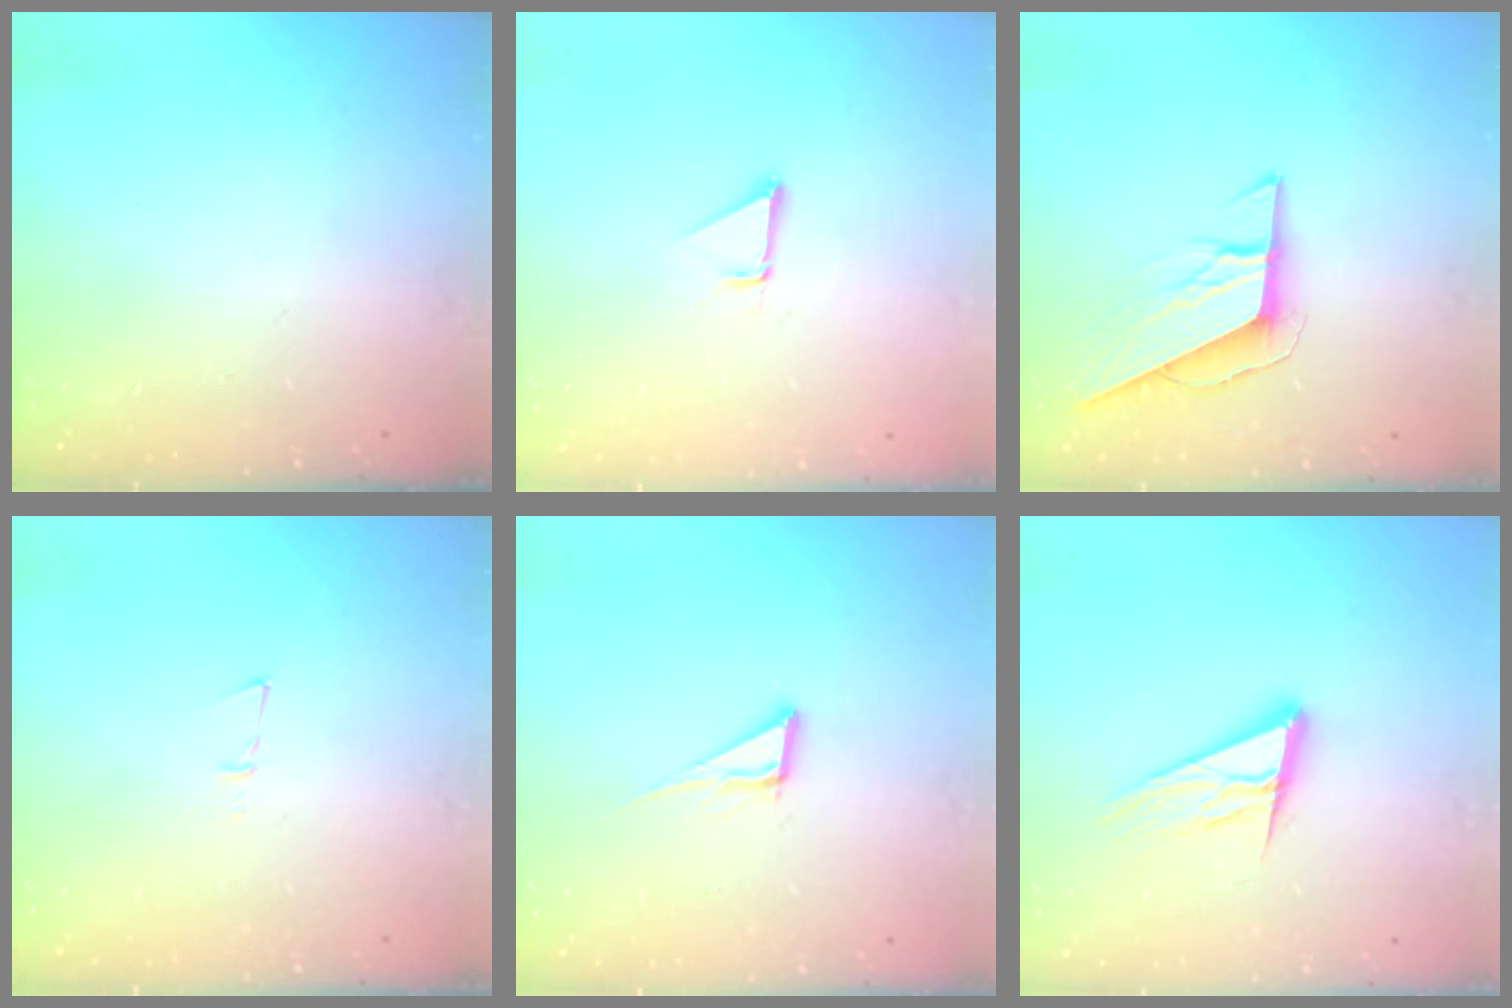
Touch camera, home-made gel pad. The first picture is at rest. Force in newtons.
{"total": 0.9, "press": 0.9, "slide": 0.1}
{"total": 8.0, "press": 8.0, "slide": 0.5}
{"total": 3.9, "press": 3.8, "slide": 0.9}
{"total": 6.1, "press": 6.1, "slide": 0.4}
{"total": 13.1, "press": 12.9, "slide": 2.5}